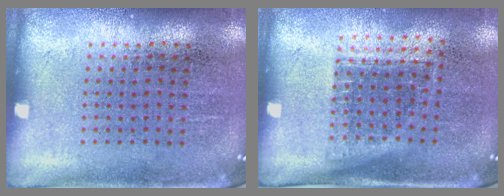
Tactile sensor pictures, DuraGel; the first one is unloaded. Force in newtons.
{"total": 1.2, "press": 0.9, "slide": 0.7}